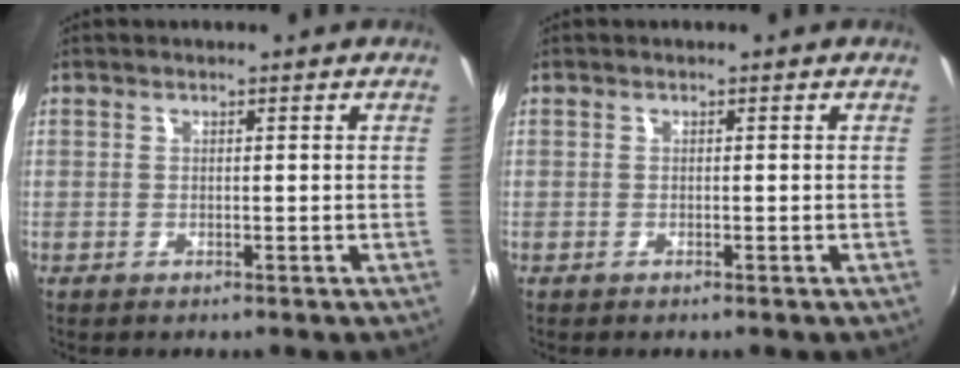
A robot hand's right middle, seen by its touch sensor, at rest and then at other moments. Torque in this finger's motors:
{"motor_torque": [0.23, -0.23, 0.01, 0.00]}